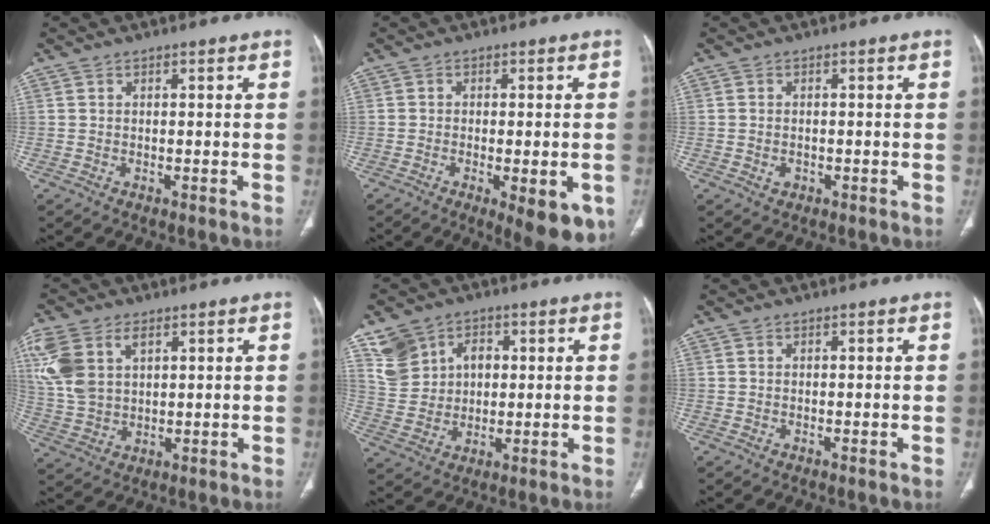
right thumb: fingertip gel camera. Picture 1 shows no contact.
{"total": 10.6, "force": [-4.4, 3.7, 8.9], "torque": [-0.110, -0.006, -0.055]}
{"total": 1.5, "force": [-0.4, 1.1, 0.8], "torque": [-0.014, 0.005, -0.004]}
{"total": 13.1, "force": [5.8, 7.9, 8.7], "torque": [-0.202, -0.005, 0.129]}
{"total": 10.3, "force": [3.7, 8.5, 4.4], "torque": [-0.059, 0.000, 0.080]}
{"total": 0.0}